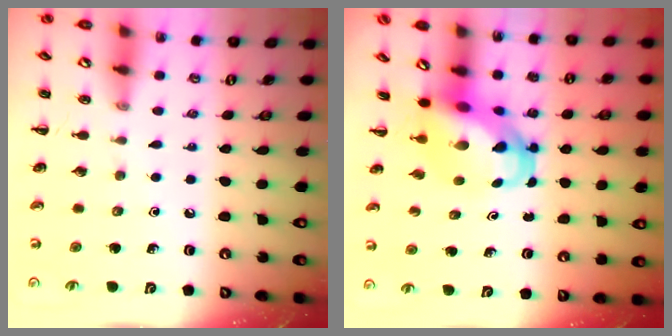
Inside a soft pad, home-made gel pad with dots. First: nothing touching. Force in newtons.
{"total": 5.7, "press": 5.6, "slide": 1.1}